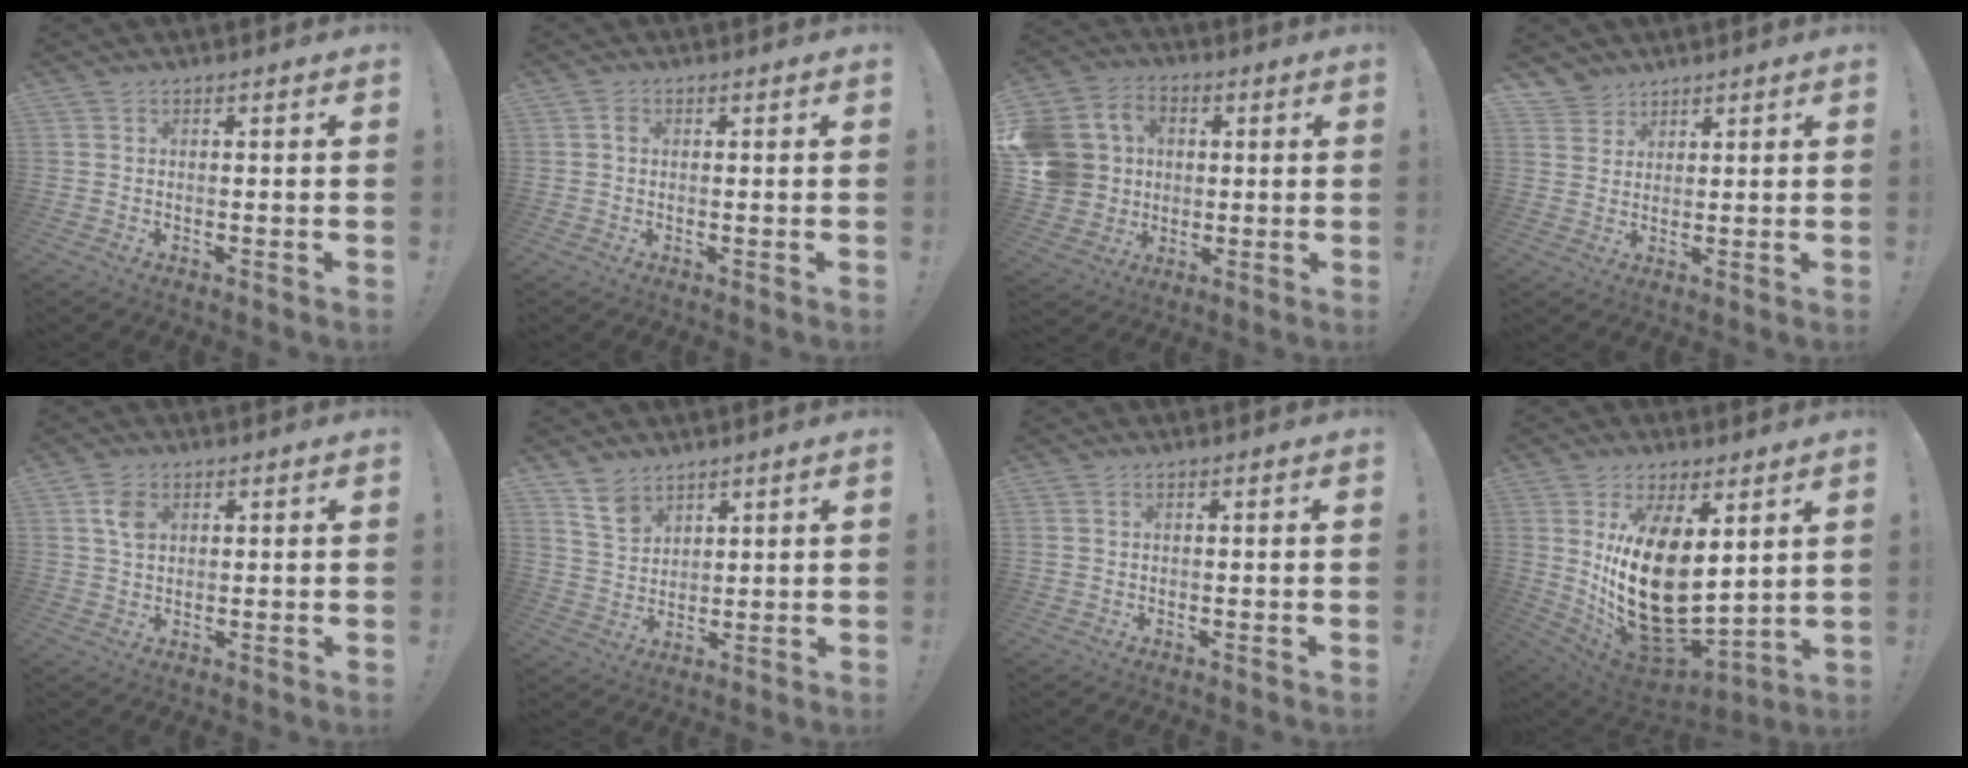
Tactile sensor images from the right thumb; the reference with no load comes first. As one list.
[{"total": 1.1, "force": [0.0, 0.8, 0.7], "torque": [-0.009, 0.002, -0.002]}, {"total": 13.0, "force": [0.8, 12.0, 5.0], "torque": [-0.100, 0.011, 0.027]}, {"total": 4.0, "force": [3.3, 2.3, 0.3], "torque": [-0.010, -0.021, 0.064]}, {"total": 5.1, "force": [1.8, 3.4, 3.4], "torque": [-0.048, -0.002, 0.033]}, {"total": 8.2, "force": [5.8, 5.3, 2.4], "torque": [-0.035, -0.036, 0.113]}, {"total": 0.8, "force": [0.3, 0.5, 0.6], "torque": [-0.017, 0.004, 0.007]}, {"total": 21.8, "force": [3.8, 12.7, 17.4], "torque": [-0.328, -0.051, 0.083]}]